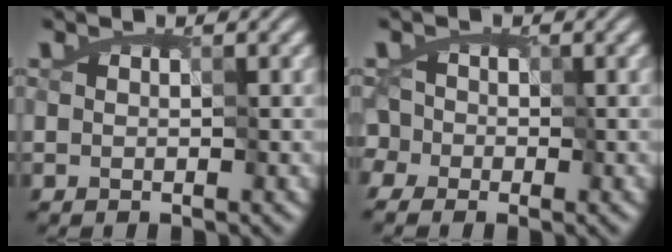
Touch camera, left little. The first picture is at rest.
{"total": 4.1, "force": [0.0, 3.5, 2.1], "torque": [-0.024, 0.023, -0.024]}